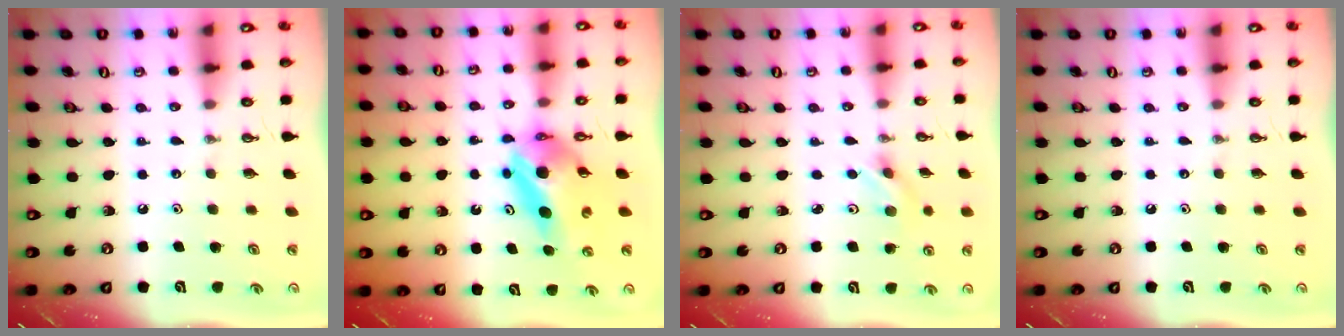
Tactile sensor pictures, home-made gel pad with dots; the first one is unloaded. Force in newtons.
{"total": 9.6, "press": 9.5, "slide": 0.9}
{"total": 2.6, "press": 2.4, "slide": 0.8}
{"total": 0.0}